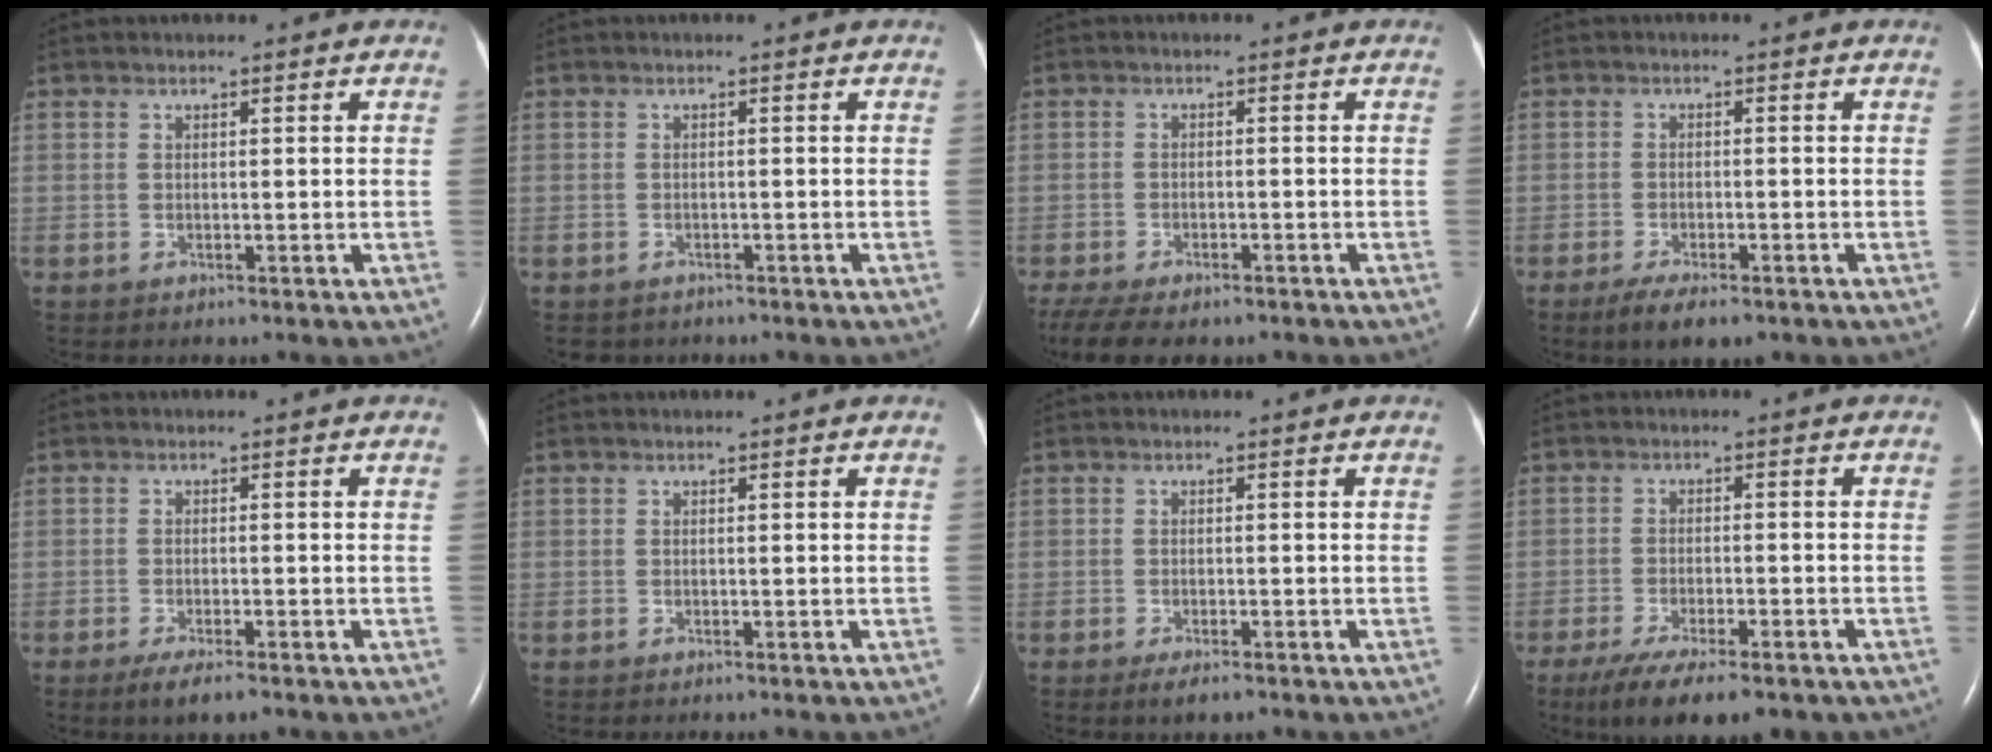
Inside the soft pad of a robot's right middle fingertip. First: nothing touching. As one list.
[{"total": 2.0, "force": [-1.7, 1.1, 0.1], "torque": [-0.008, 0.001, -0.021]}, {"total": 11.1, "force": [-8.4, 4.2, 5.9], "torque": [-0.123, -0.007, -0.119]}, {"total": 5.2, "force": [-3.6, 1.4, 3.5], "torque": [-0.061, -0.009, -0.052]}, {"total": 4.0, "force": [-2.7, 0.7, 2.9], "torque": [-0.052, -0.009, -0.040]}, {"total": 0.0}, {"total": 2.4, "force": [-1.6, 0.5, 1.7], "torque": [-0.030, -0.005, -0.024]}, {"total": 11.7, "force": [-8.4, 3.1, 7.5], "torque": [-0.121, -0.020, -0.125]}]